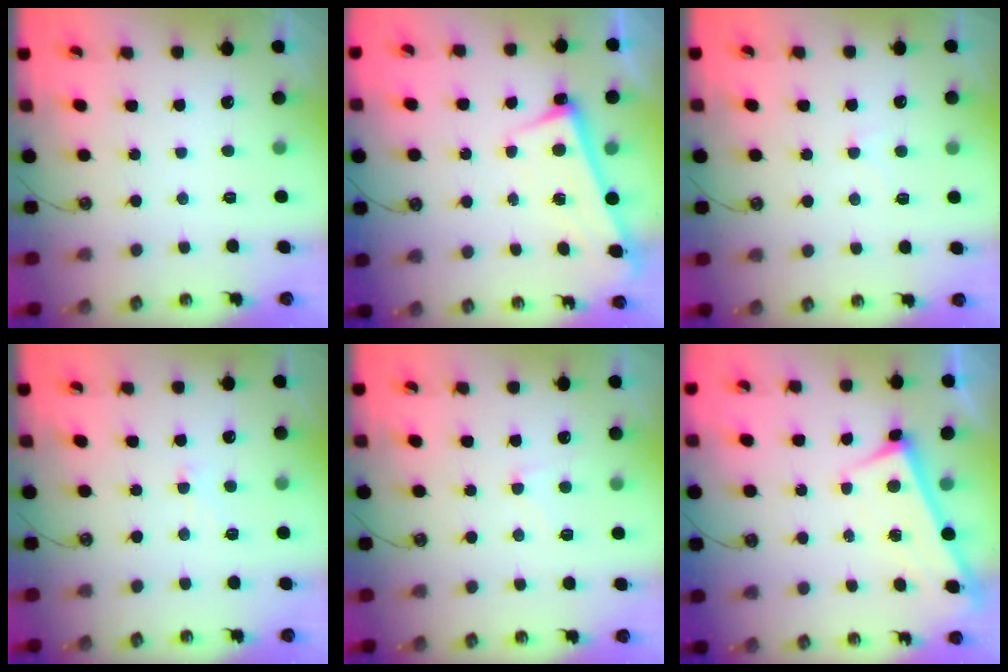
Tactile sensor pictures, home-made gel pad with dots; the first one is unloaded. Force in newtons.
{"total": 2.8, "press": 2.7, "slide": 0.5}
{"total": 1.4, "press": 1.3, "slide": 0.5}
{"total": 1.3, "press": 1.2, "slide": 0.6}
{"total": 0.6, "press": 0.3, "slide": 0.6}
{"total": 3.0, "press": 3.0, "slide": 0.1}